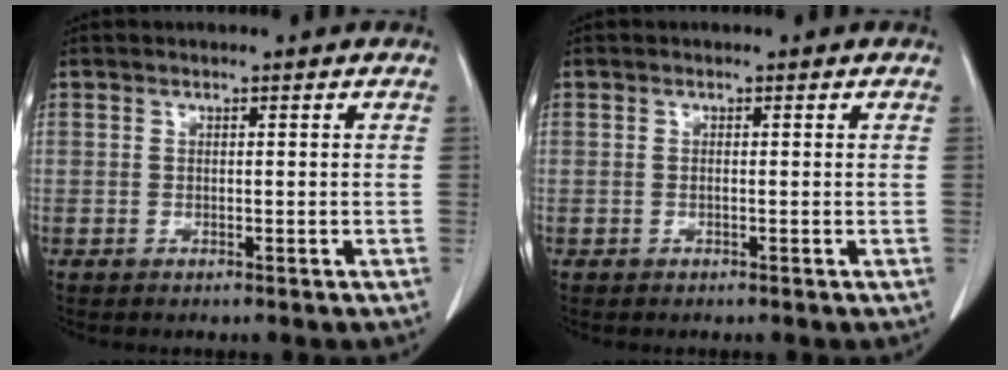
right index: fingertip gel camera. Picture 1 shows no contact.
{"total": 0.0}